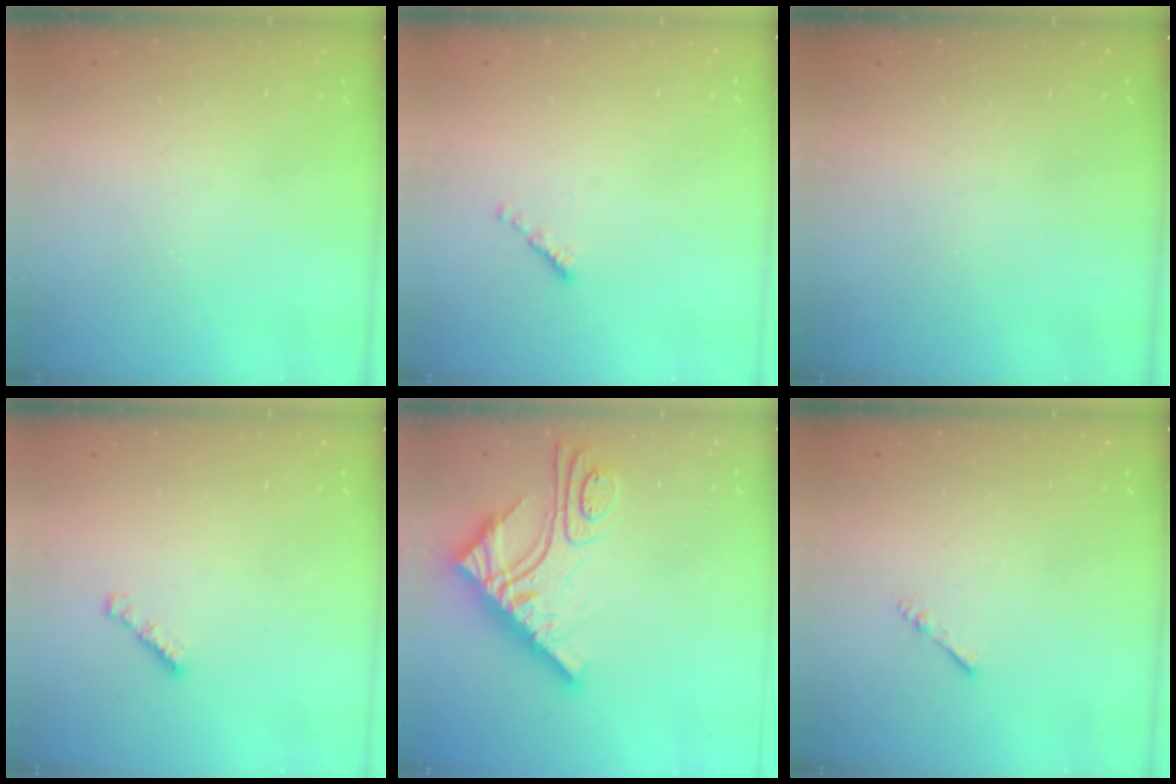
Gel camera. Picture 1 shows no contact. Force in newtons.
{"total": 0.0}
{"total": 0.0}
{"total": 1.9, "press": 1.9, "slide": 0.5}
{"total": 15.2, "press": 15.1, "slide": 1.4}
{"total": 2.4, "press": 2.3, "slide": 0.5}